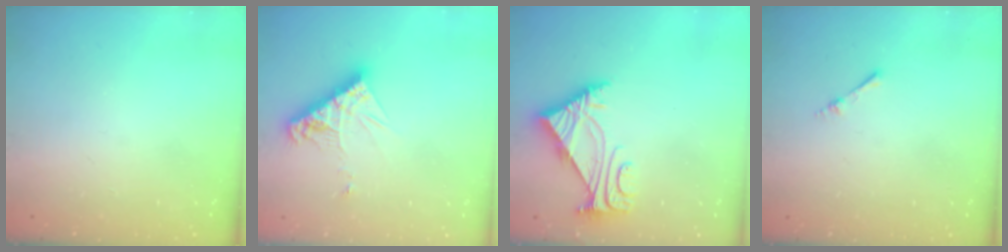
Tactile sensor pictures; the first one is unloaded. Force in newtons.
{"total": 10.5, "press": 10.4, "slide": 0.9}
{"total": 5.0, "press": 4.9, "slide": 1.0}
{"total": 1.7, "press": 1.7, "slide": 0.3}